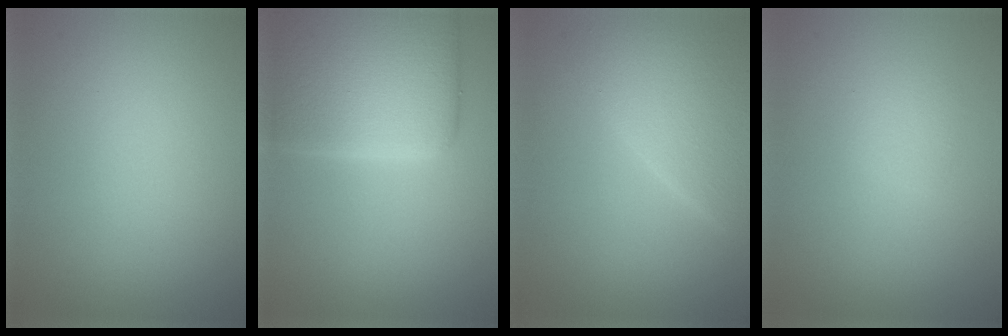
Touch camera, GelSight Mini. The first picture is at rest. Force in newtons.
{"total": 8.9, "press": 8.9, "slide": 0.6}
{"total": 4.7, "press": 4.7, "slide": 0.4}
{"total": 1.0, "press": 1.0, "slide": 0.1}